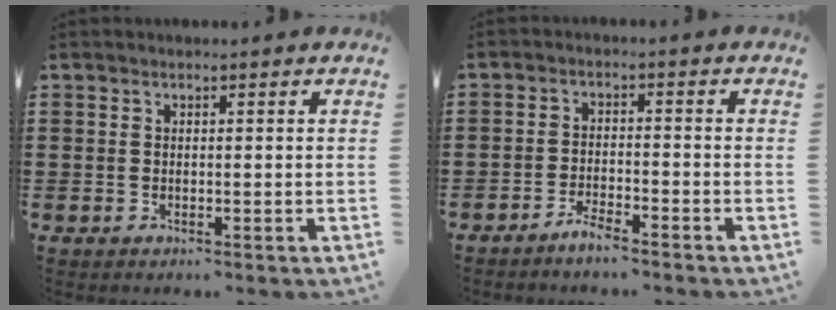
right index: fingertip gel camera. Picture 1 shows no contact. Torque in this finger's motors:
{"motor_torque": [0.00, 0.15, 0.05, -0.01]}